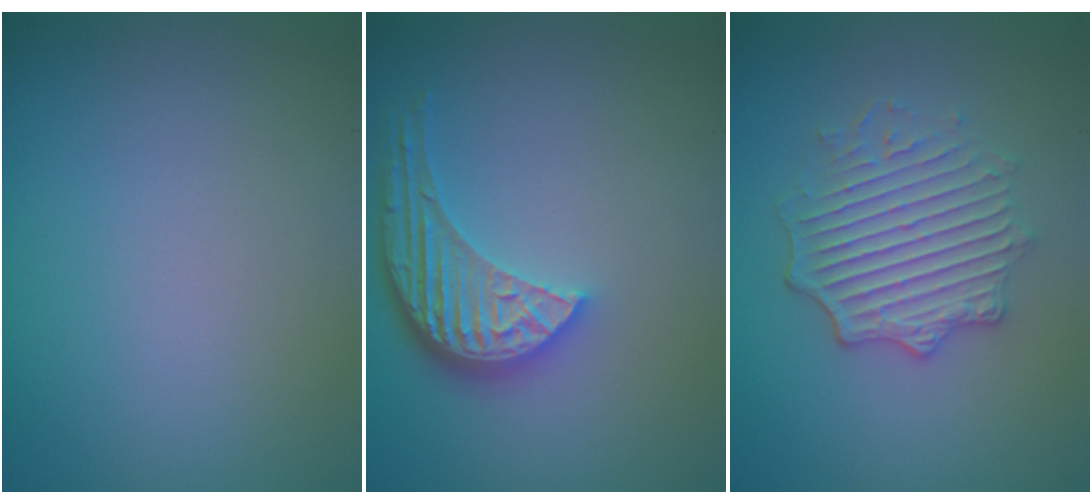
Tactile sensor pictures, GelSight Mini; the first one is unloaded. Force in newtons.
{"total": 5.2, "press": 3.9, "slide": 3.5}
{"total": 4.5, "press": 3.9, "slide": 2.3}